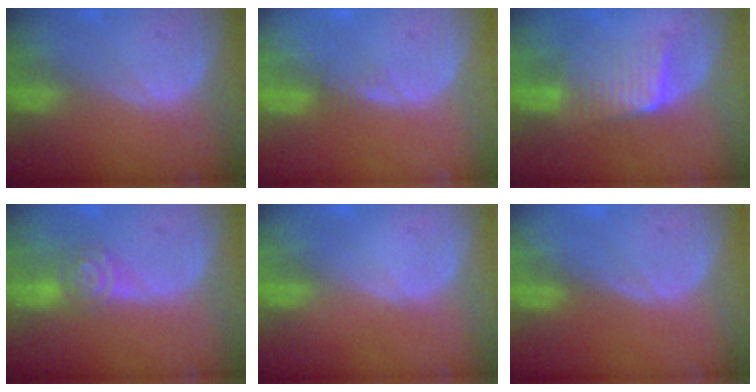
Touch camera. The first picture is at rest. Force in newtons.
{"total": 1.3, "press": 1.2, "slide": 0.2}
{"total": 6.8, "press": 6.0, "slide": 3.2}
{"total": 4.3, "press": 4.3, "slide": 0.2}
{"total": 0.0}
{"total": 0.0}